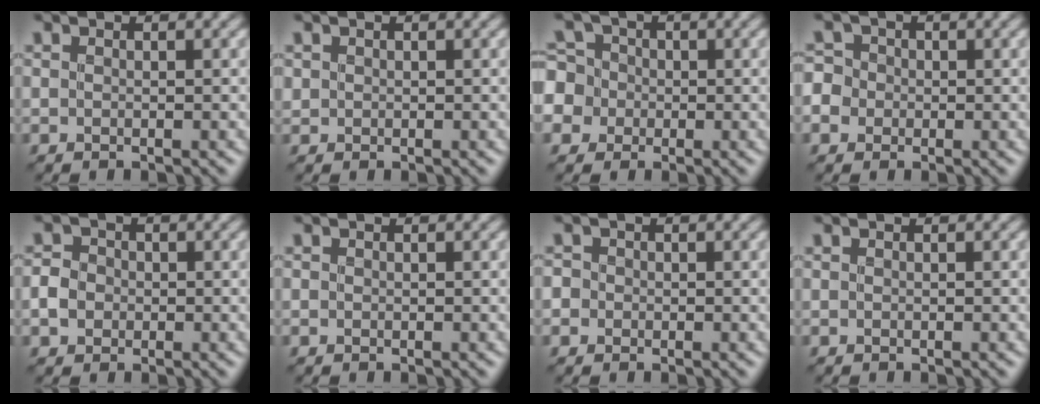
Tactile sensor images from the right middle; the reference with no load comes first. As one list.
[{"total": 0.6, "force": [0.2, 0.5, 0.0], "torque": [0.005, -0.002, 0.005]}, {"total": 7.3, "force": [-1.3, 6.8, 2.5], "torque": [-0.061, 0.026, -0.062]}, {"total": 4.2, "force": [-0.7, 3.9, 1.5], "torque": [-0.021, 0.020, -0.039]}, {"total": 2.3, "force": [-0.5, 2.1, 1.0], "torque": [-0.018, 0.001, -0.012]}, {"total": 0.0}, {"total": 1.7, "force": [0.0, 1.6, 0.5], "torque": [0.004, 0.009, -0.013]}, {"total": 0.0}]